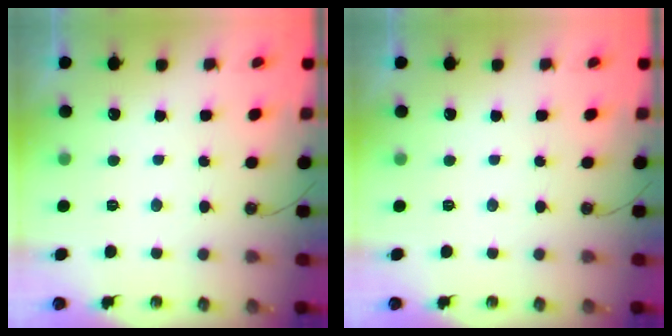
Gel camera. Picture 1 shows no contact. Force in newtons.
{"total": 0.0}